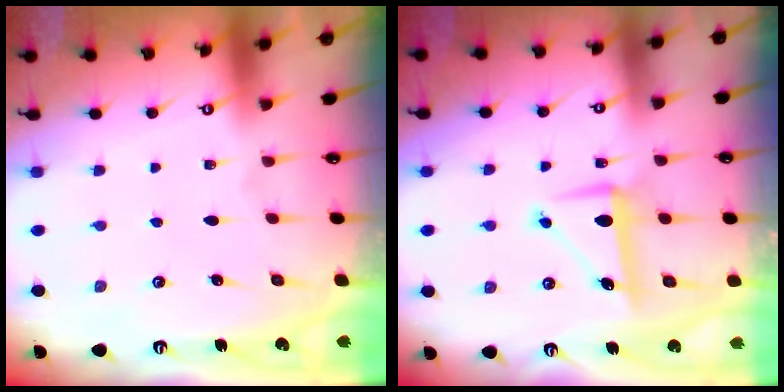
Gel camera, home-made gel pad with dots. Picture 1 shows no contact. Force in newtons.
{"total": 7.6, "press": 7.5, "slide": 0.9}